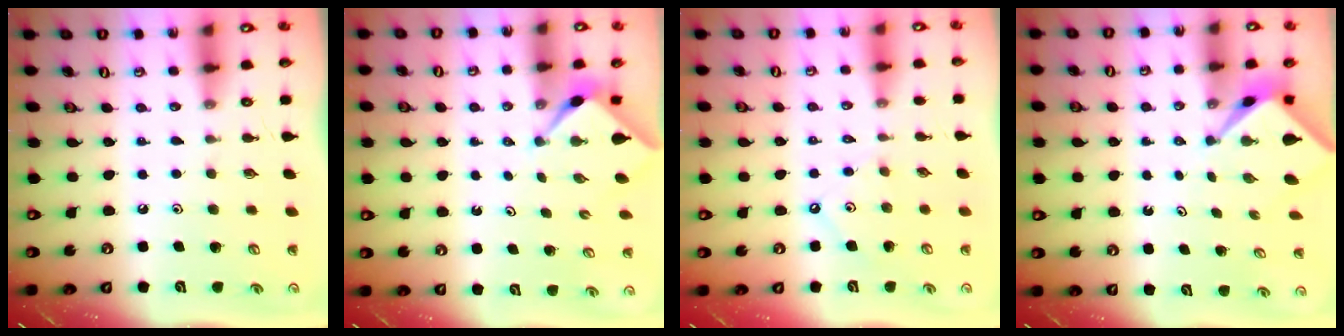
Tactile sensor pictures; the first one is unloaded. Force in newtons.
{"total": 2.3, "press": 2.2, "slide": 0.3}
{"total": 2.5, "press": 2.5, "slide": 0.4}
{"total": 2.3, "press": 2.3, "slide": 0.3}